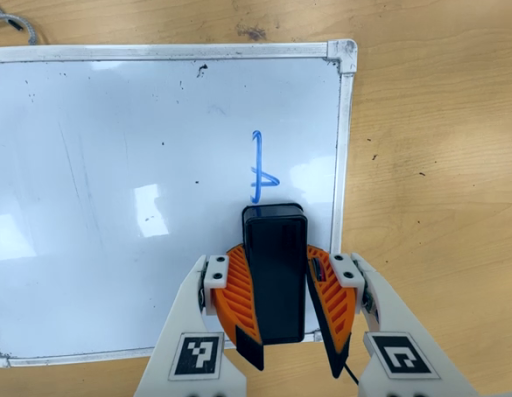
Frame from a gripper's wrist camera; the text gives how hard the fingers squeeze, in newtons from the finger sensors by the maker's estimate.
{"total": 11.6, "left": 11.2, "right": 12.0}